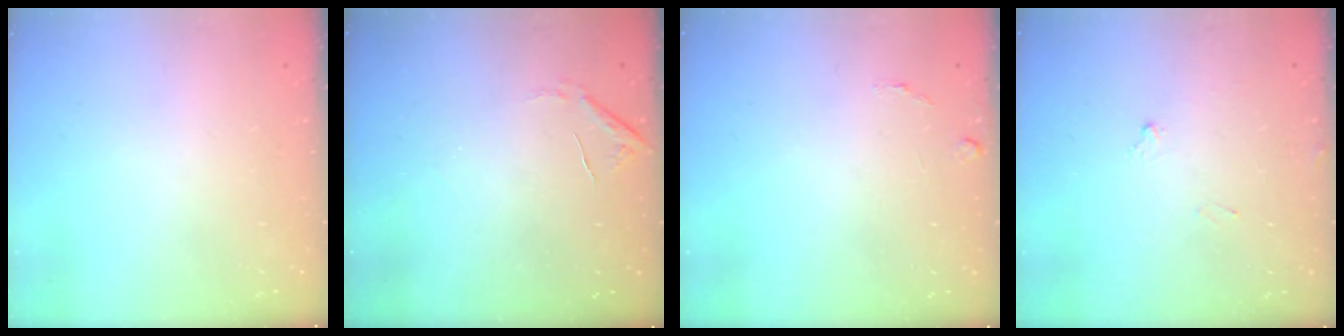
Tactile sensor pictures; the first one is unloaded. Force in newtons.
{"total": 6.3, "press": 6.3, "slide": 0.3}
{"total": 4.5, "press": 4.5, "slide": 0.3}
{"total": 7.3, "press": 7.3, "slide": 0.4}